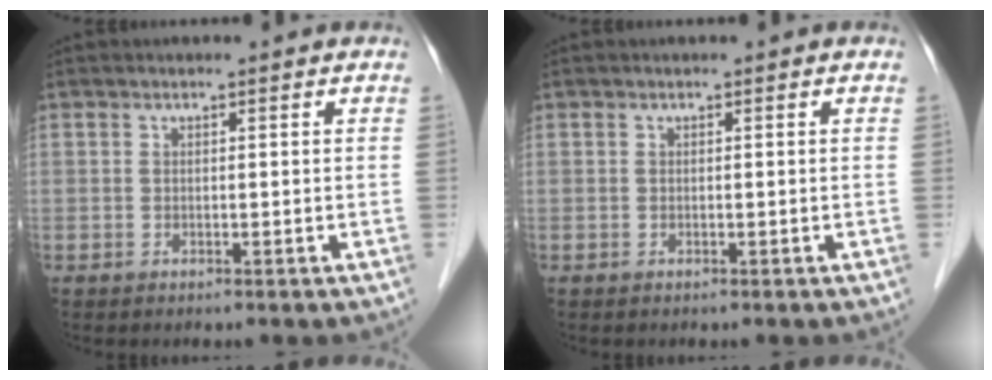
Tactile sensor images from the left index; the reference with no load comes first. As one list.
[{"total": 0.0}]